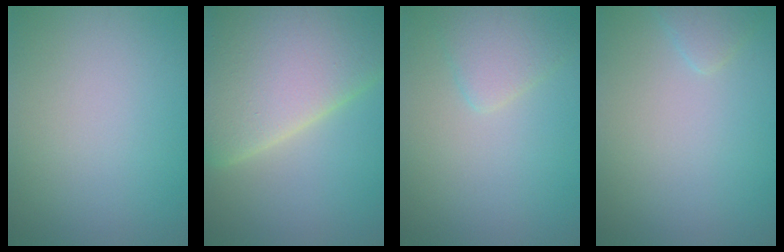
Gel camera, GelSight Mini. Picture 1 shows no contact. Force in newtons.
{"total": 14.2, "press": 14.2, "slide": 0.8}
{"total": 2.7, "press": 2.7, "slide": 0.3}
{"total": 1.4, "press": 1.4, "slide": 0.2}